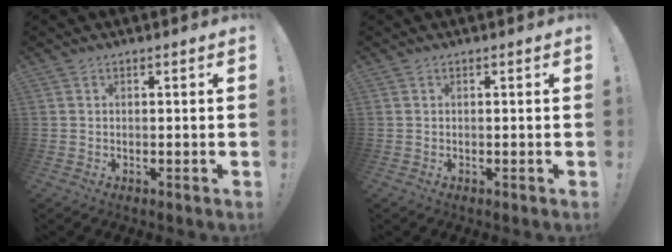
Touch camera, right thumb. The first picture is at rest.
{"total": 0.0}